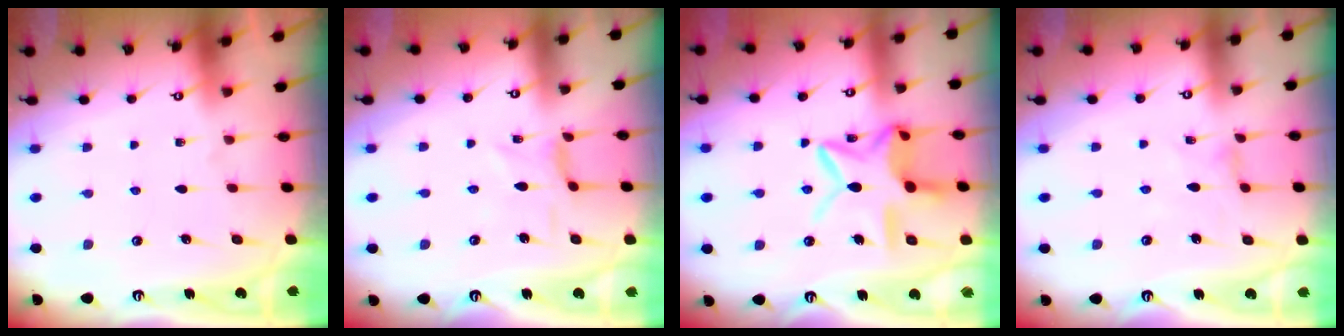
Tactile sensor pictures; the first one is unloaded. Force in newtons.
{"total": 0.8, "press": 0.7, "slide": 0.4}
{"total": 14.2, "press": 14.1, "slide": 1.1}
{"total": 0.9, "press": 0.9, "slide": 0.3}